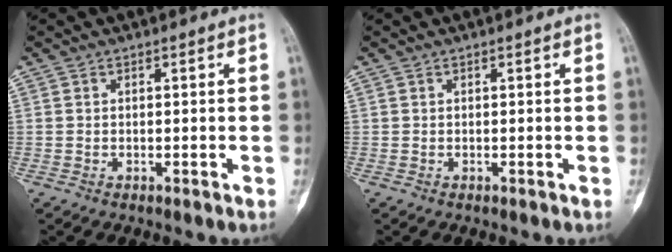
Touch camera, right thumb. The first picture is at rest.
{"total": 0.0}